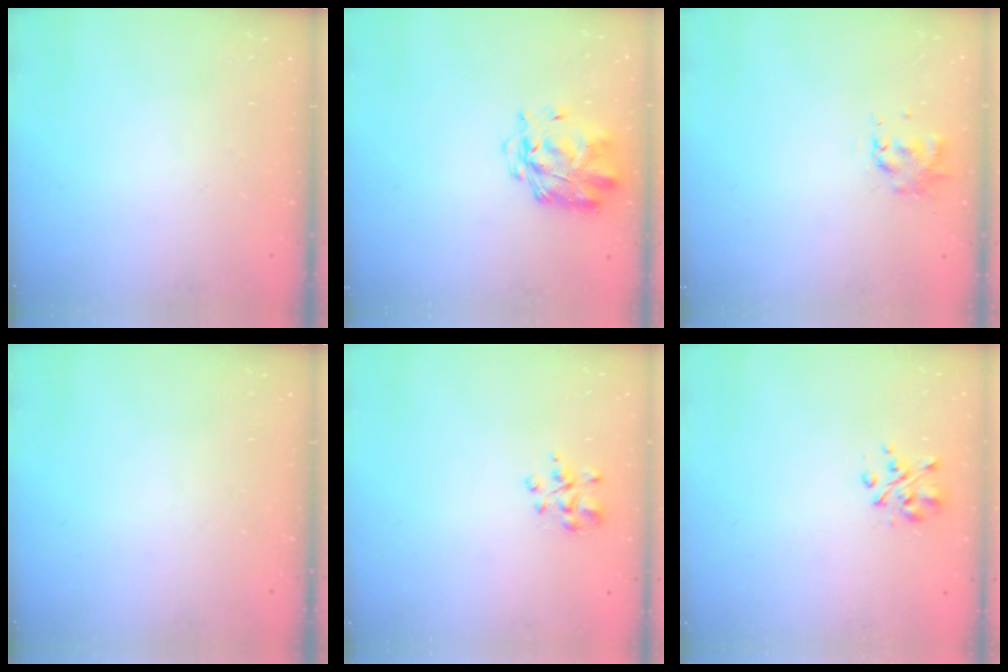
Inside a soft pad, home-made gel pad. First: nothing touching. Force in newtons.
{"total": 2.9, "press": 2.8, "slide": 0.8}
{"total": 0.9, "press": 0.8, "slide": 0.4}
{"total": 0.0}
{"total": 3.8, "press": 3.8, "slide": 0.2}
{"total": 3.4, "press": 3.3, "slide": 0.9}